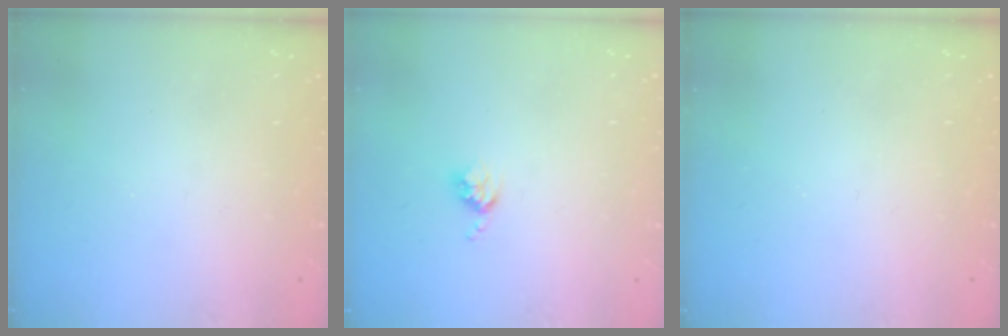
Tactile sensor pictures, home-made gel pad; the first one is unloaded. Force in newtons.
{"total": 3.3, "press": 3.3, "slide": 0.4}
{"total": 0.0}